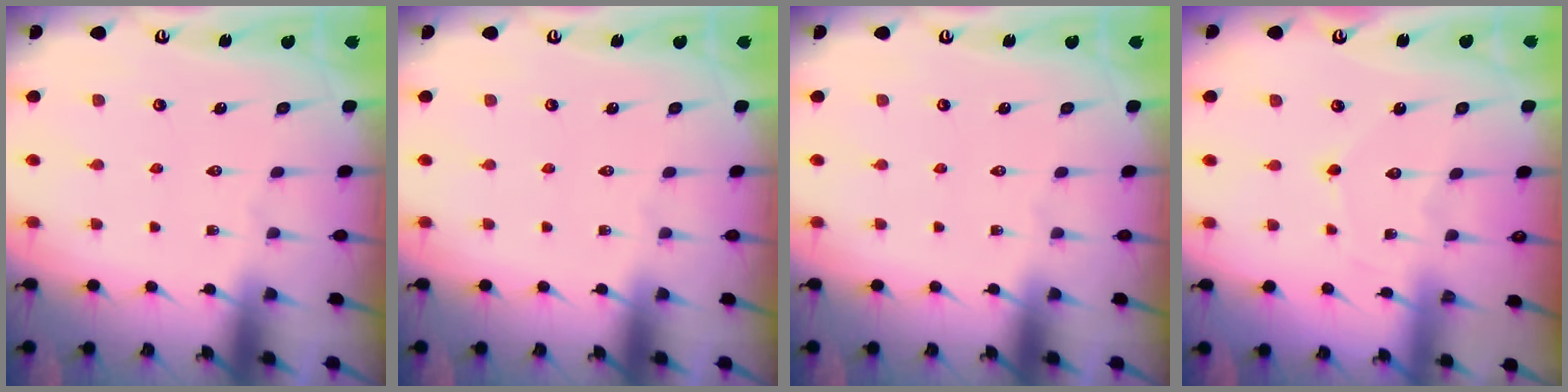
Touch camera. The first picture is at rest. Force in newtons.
{"total": 0.0}
{"total": 0.0}
{"total": 3.8, "press": 3.7, "slide": 0.4}